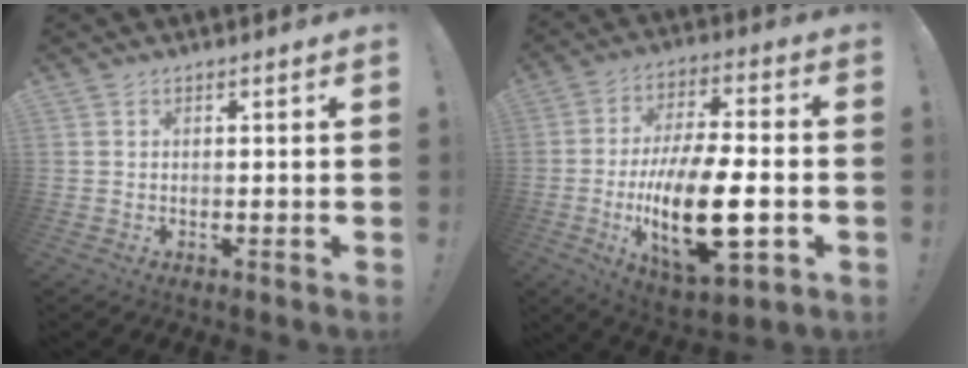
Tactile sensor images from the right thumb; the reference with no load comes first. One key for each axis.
{"total": 22.0, "fx": -4.7, "fy": 8.8, "fz": 19.7, "tx": -0.350, "ty": 0.002, "tz": -0.070}